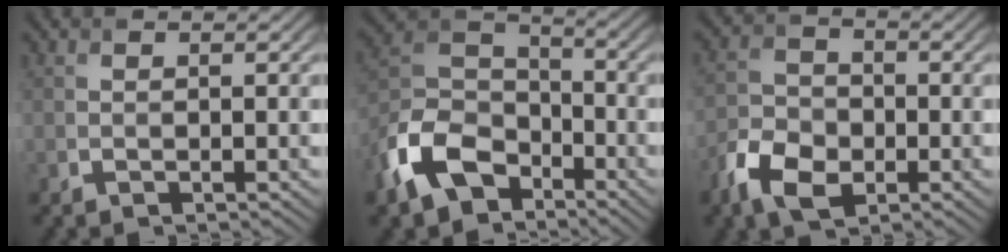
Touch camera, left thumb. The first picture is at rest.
{"total": 11.5, "force": [-6.7, 6.9, 6.2], "torque": [-0.148, -0.011, -0.155]}
{"total": 7.0, "force": [-3.6, 4.4, 4.0], "torque": [-0.094, -0.006, -0.078]}